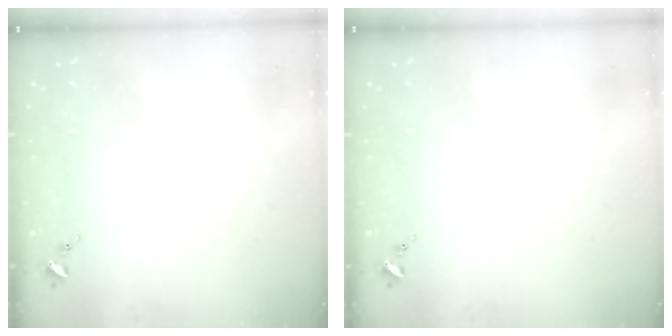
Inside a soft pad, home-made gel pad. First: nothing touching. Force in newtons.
{"total": 0.0}